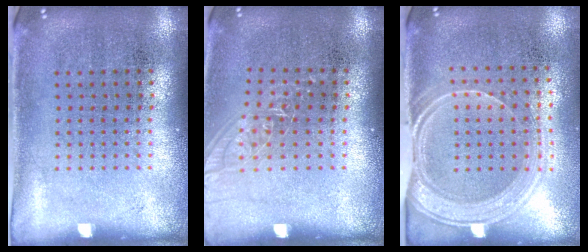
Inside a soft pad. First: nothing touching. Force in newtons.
{"total": 1.0, "press": 1.0, "slide": 0.3}
{"total": 1.7, "press": 1.4, "slide": 1.0}